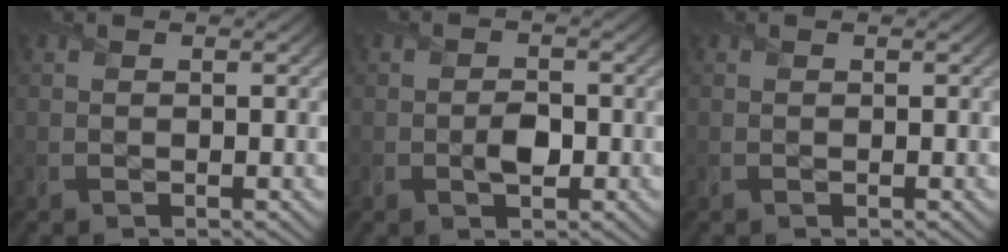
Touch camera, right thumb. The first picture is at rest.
{"total": 2.4, "force": [-0.7, 1.6, 1.7], "torque": [-0.029, -0.006, -0.013]}
{"total": 0.0}